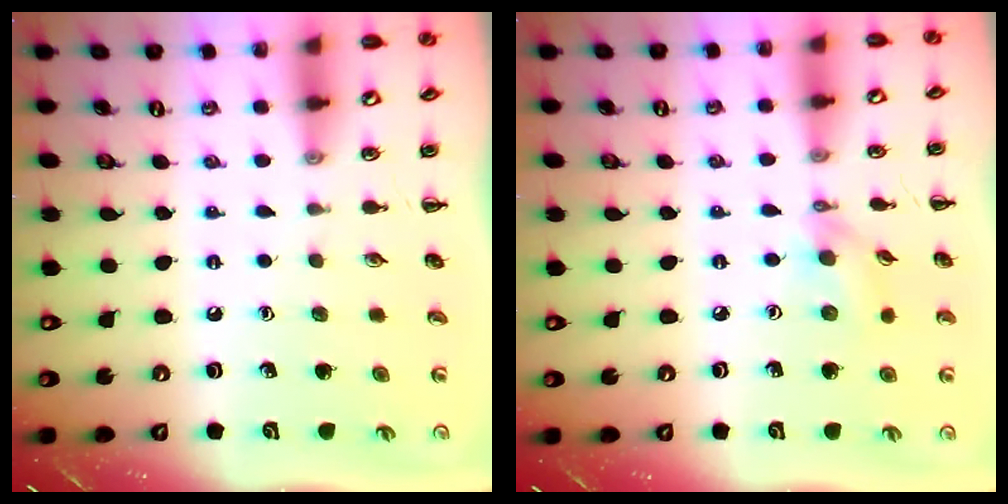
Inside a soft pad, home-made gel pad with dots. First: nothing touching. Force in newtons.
{"total": 4.9, "press": 4.9, "slide": 0.5}